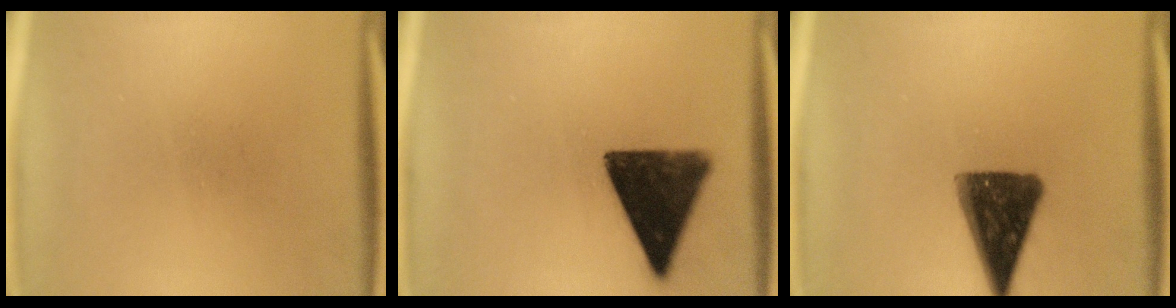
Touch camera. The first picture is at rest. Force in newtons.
{"total": 13.9}
{"total": 13.0}